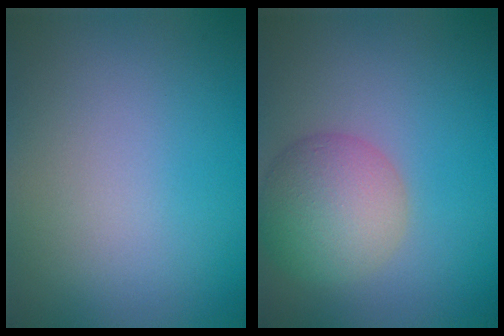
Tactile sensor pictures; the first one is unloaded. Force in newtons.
{"total": 5.3, "press": 5.3, "slide": 0.3}